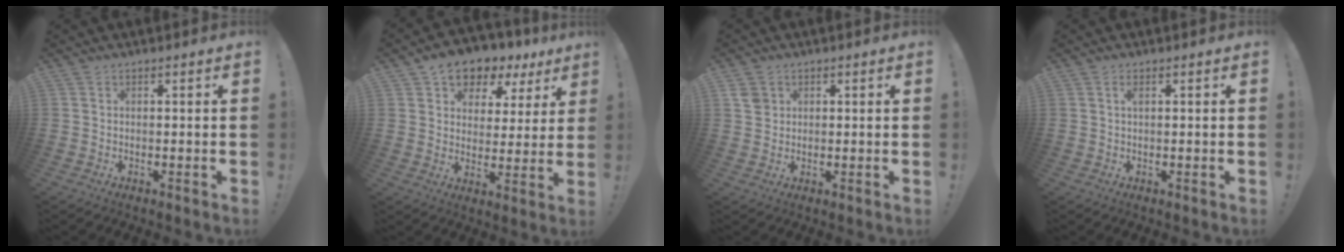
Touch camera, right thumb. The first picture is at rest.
{"total": 8.9, "force": [5.6, 6.2, 2.9], "torque": [-0.048, -0.037, 0.109]}
{"total": 3.4, "force": [1.4, 3.0, 1.1], "torque": [-0.010, 0.000, 0.025]}
{"total": 1.2, "force": [0.3, 0.3, 1.1], "torque": [-0.024, 0.004, 0.004]}